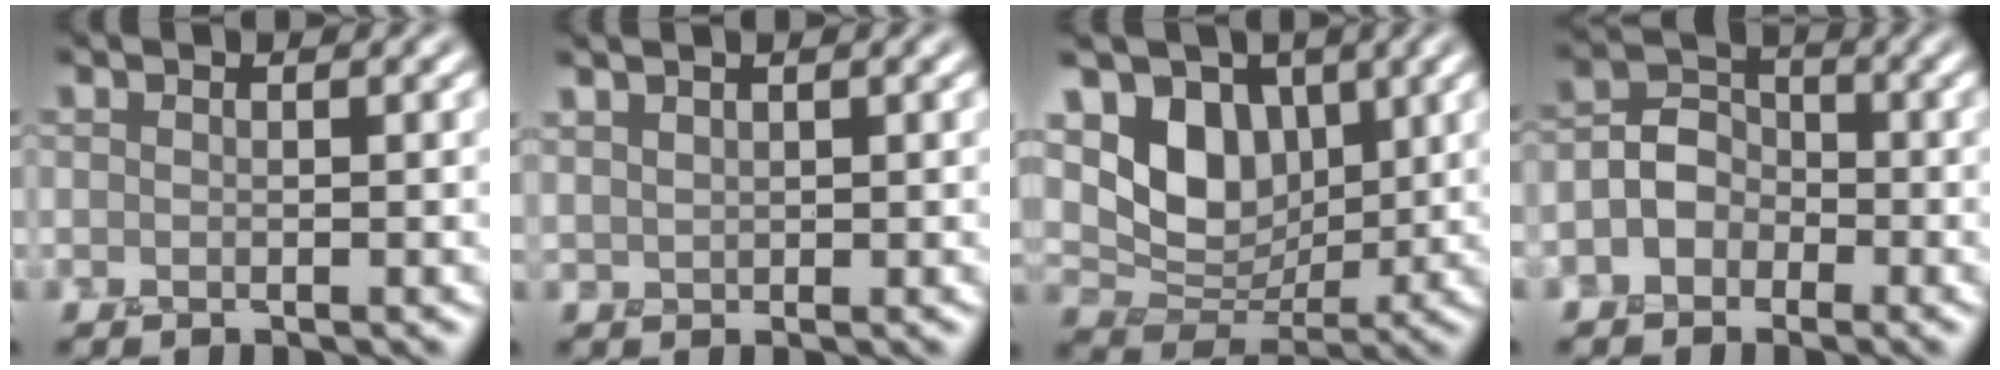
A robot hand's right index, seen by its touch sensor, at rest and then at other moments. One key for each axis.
{"total": 1.1, "fx": 0.9, "fy": 0.5, "fz": 0.3, "tx": -0.009, "ty": 0.002, "tz": 0.023}
{"total": 6.7, "fx": 1.8, "fy": 5.0, "fz": 4.1, "tx": -0.081, "ty": -0.007, "tz": 0.022}
{"total": 3.0, "fx": -1.1, "fy": 2.5, "fz": 1.2, "tx": -0.010, "ty": 0.010, "tz": -0.030}